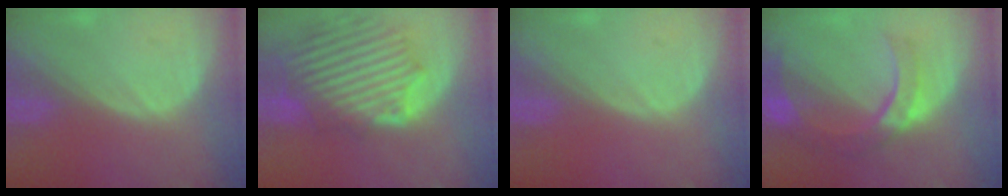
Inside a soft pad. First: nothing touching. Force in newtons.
{"total": 11.4, "press": 10.8, "slide": 3.5}
{"total": 0.0}
{"total": 9.1, "press": 7.8, "slide": 4.7}